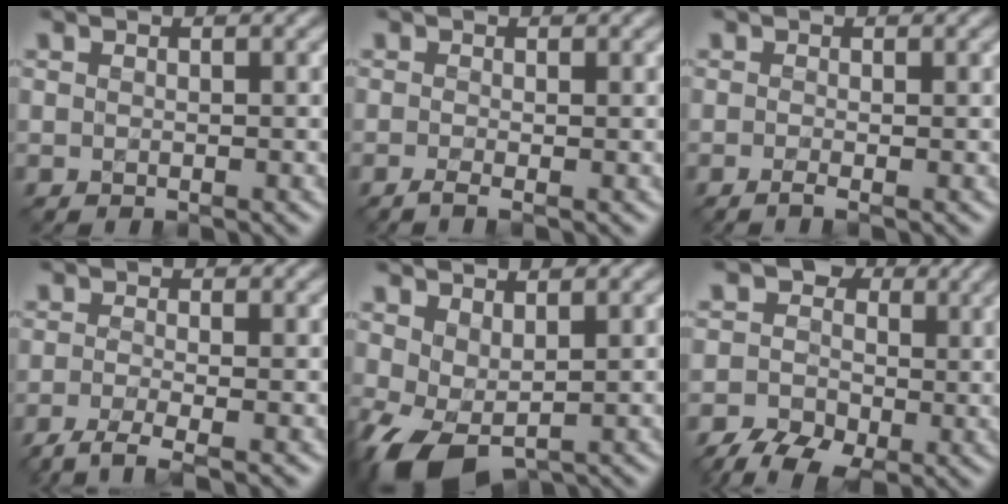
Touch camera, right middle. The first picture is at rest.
{"total": 0.9, "force": [-0.3, 0.2, 0.8], "torque": [-0.016, -0.003, -0.014]}
{"total": 0.7, "force": [-0.3, 0.1, 0.7], "torque": [-0.011, -0.002, -0.012]}
{"total": 2.9, "force": [-1.8, 0.7, 2.2], "torque": [-0.043, -0.004, -0.047]}
{"total": 4.3, "force": [-0.4, 2.5, 3.4], "torque": [-0.083, -0.002, -0.003]}
{"total": 7.3, "force": [-1.8, 5.7, 4.2], "torque": [-0.048, 0.000, -0.033]}